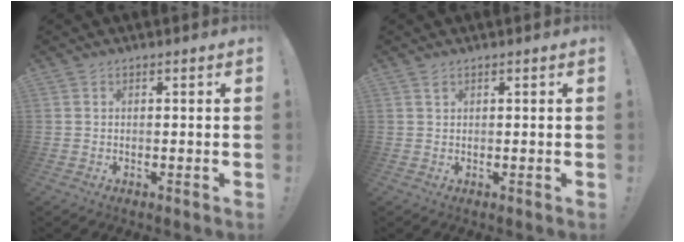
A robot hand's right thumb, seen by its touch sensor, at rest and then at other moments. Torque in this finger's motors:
{"motor_torque": [0.29, -0.14, 0.18, -0.10, 0.05]}